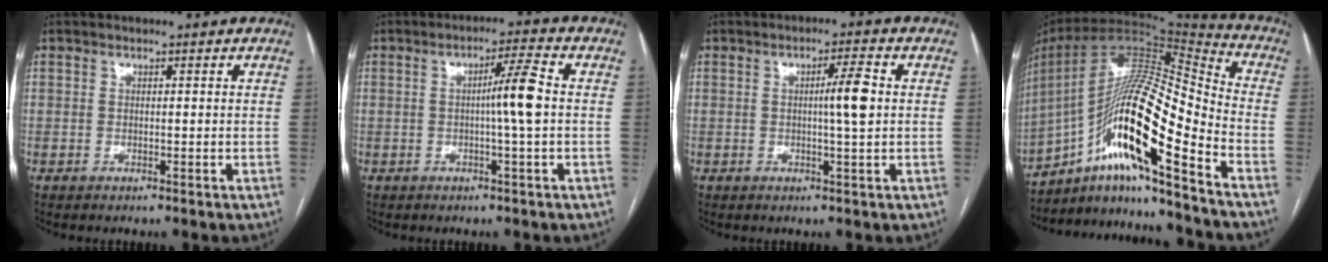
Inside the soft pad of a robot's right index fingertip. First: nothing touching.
{"total": 5.6, "force": [-0.3, -0.9, 5.5], "torque": [-0.090, 0.009, -0.006]}
{"total": 4.5, "force": [0.2, -0.4, 4.4], "torque": [-0.072, 0.002, 0.002]}
{"total": 21.1, "force": [-11.1, 1.9, 17.9], "torque": [-0.341, 0.005, -0.196]}